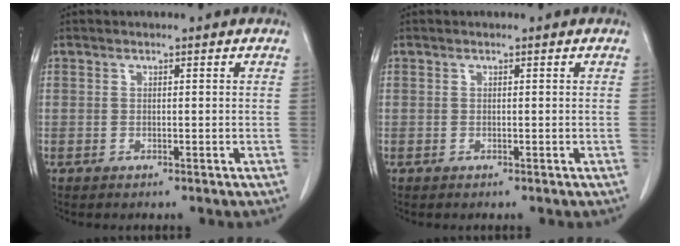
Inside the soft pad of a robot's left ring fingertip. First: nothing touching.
{"total": 0.0}